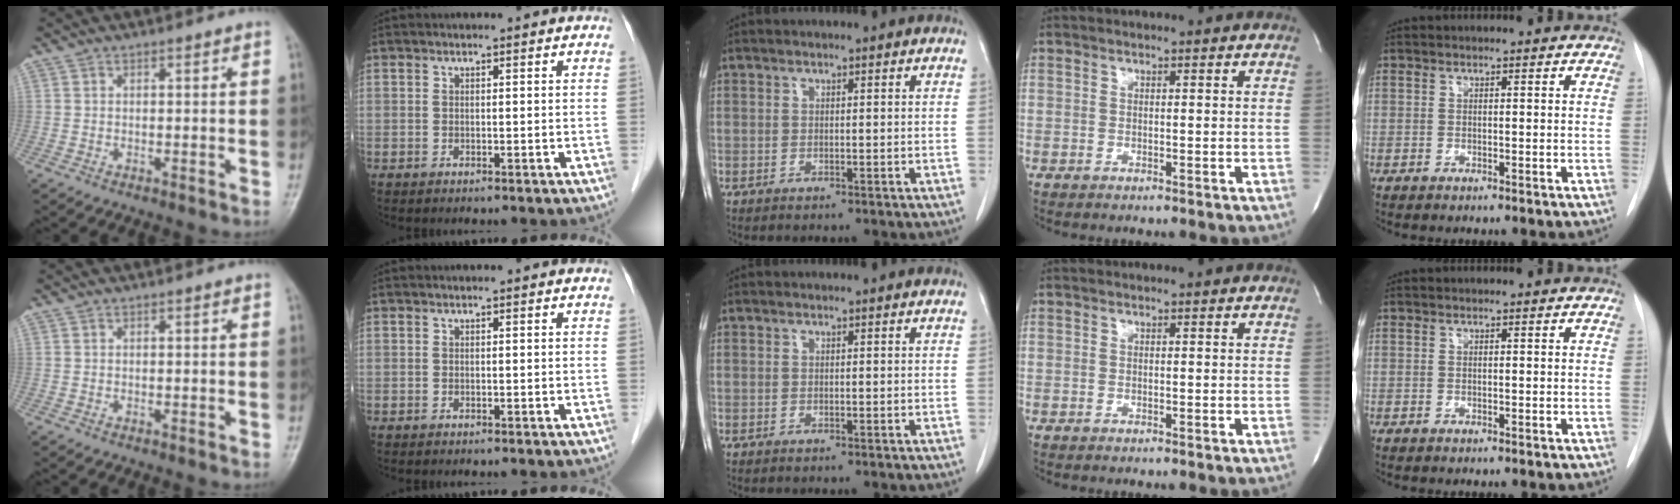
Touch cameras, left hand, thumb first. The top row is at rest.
{}